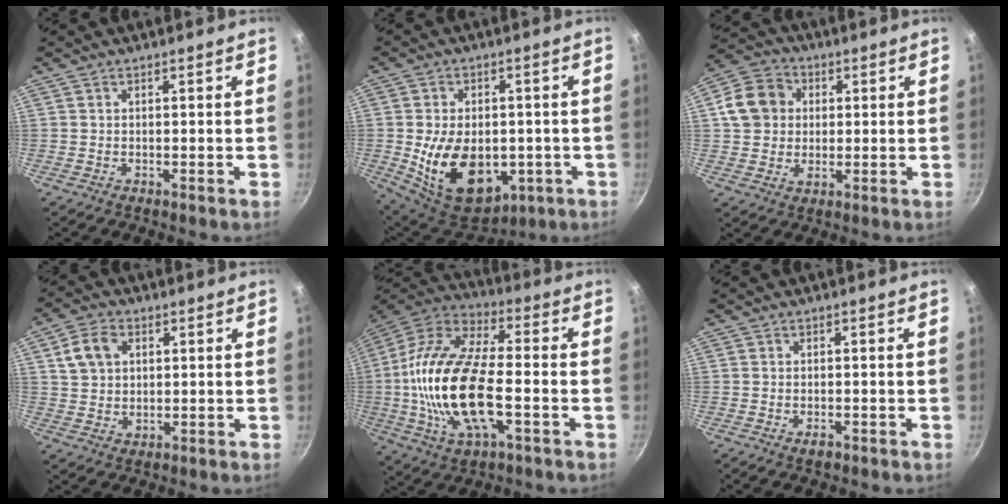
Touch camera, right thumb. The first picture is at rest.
{"total": 18.1, "force": [-3.2, 12.1, 13.1], "torque": [-0.196, -0.006, -0.028]}
{"total": 10.5, "force": [2.0, 9.0, 5.1], "torque": [-0.068, 0.009, 0.022]}
{"total": 7.6, "force": [2.4, 5.7, 4.4], "torque": [-0.072, 0.000, 0.042]}
{"total": 23.4, "force": [-3.6, 10.6, 20.5], "torque": [-0.405, 0.025, -0.079]}
{"total": 1.8, "force": [-0.9, 0.9, 1.2], "torque": [-0.020, 0.002, -0.016]}